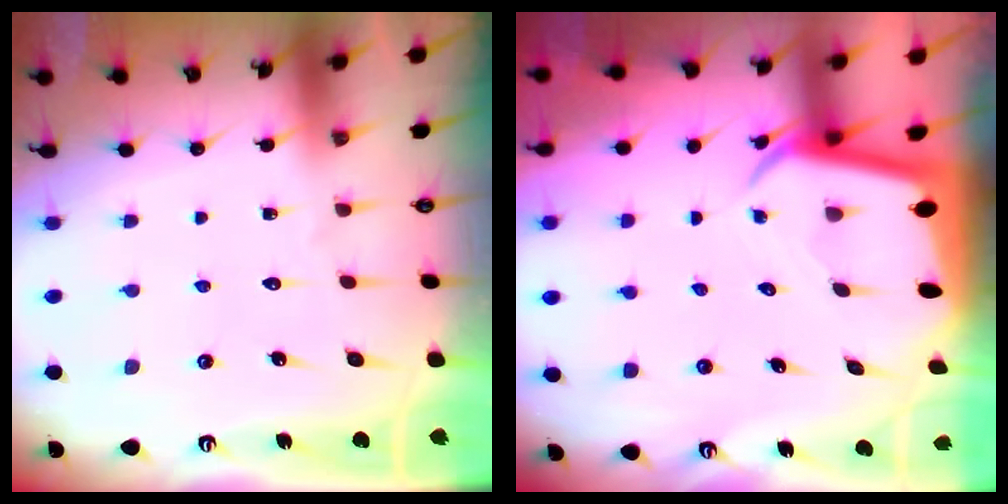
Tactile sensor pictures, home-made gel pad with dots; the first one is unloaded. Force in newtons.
{"total": 3.2, "press": 3.2, "slide": 0.3}